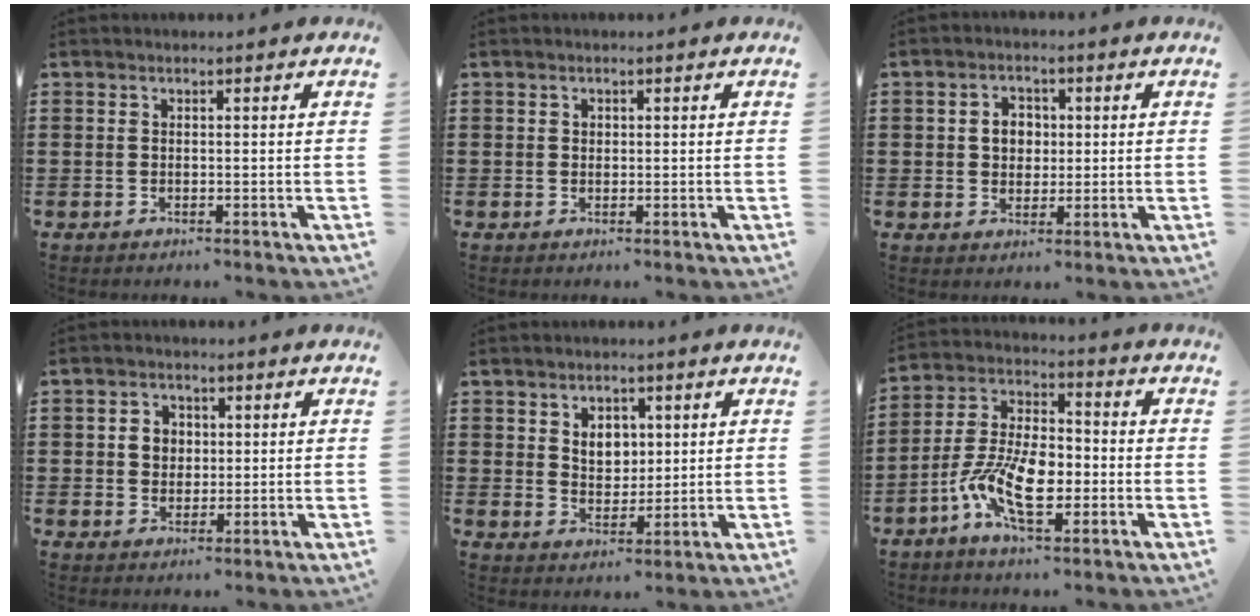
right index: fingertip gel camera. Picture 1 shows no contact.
{"total": 0.5, "force": [0.2, 0.5, 0.1], "torque": [-0.004, 0.004, 0.003]}
{"total": 3.7, "force": [0.3, 3.1, 2.0], "torque": [-0.040, 0.009, -0.002]}
{"total": 3.1, "force": [0.2, 2.8, 1.2], "torque": [-0.034, 0.010, 0.000]}
{"total": 3.9, "force": [1.3, 3.2, 1.8], "torque": [-0.041, 0.007, 0.020]}
{"total": 10.3, "force": [-3.6, 5.0, 8.2], "torque": [-0.185, -0.003, -0.069]}